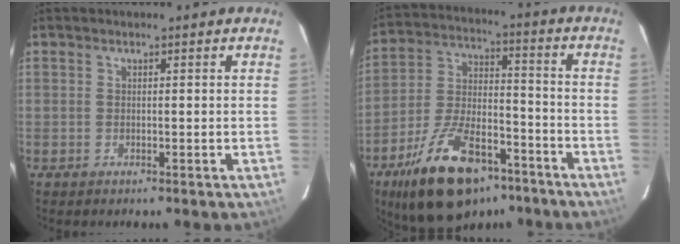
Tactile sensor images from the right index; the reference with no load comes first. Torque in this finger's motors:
{"motor_torque": [1.08, -1.06, 0.92, 0.21]}